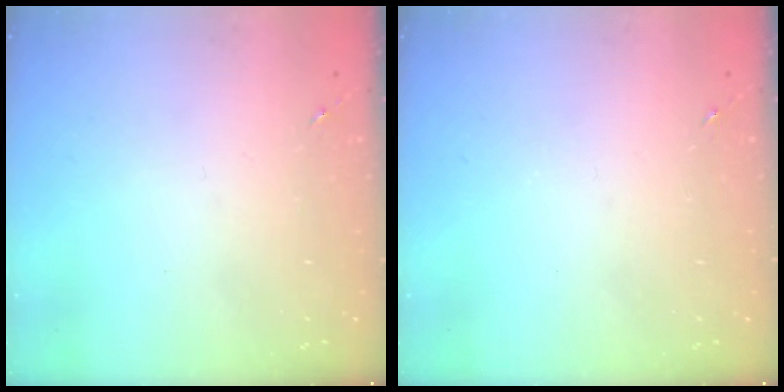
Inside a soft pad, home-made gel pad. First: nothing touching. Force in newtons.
{"total": 0.0}